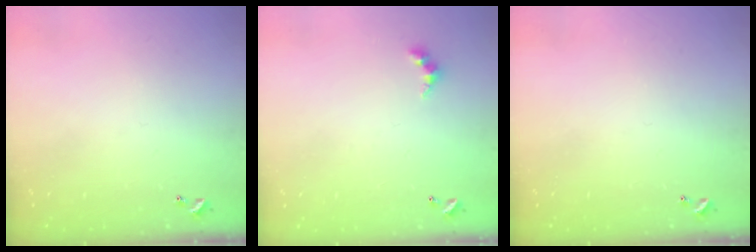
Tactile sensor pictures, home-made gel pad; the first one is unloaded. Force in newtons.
{"total": 4.8, "press": 4.7, "slide": 0.7}
{"total": 0.0}